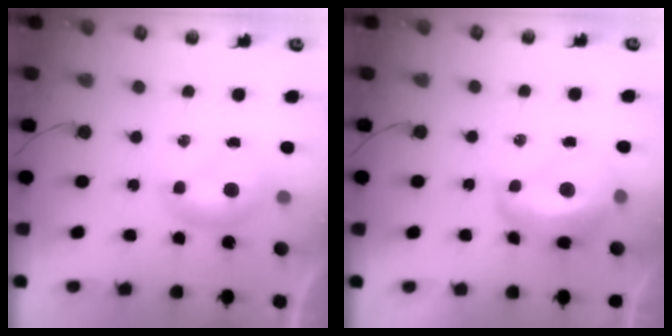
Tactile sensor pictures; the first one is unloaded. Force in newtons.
{"total": 8.5, "press": 8.4, "slide": 1.2}